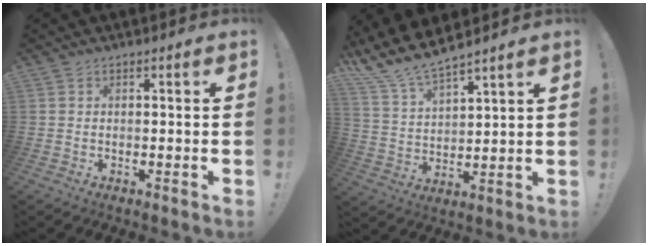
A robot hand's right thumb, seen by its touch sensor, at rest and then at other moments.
{"total": 10.1, "force": [9.5, 1.3, 3.2], "torque": [-0.087, -0.077, 0.174]}